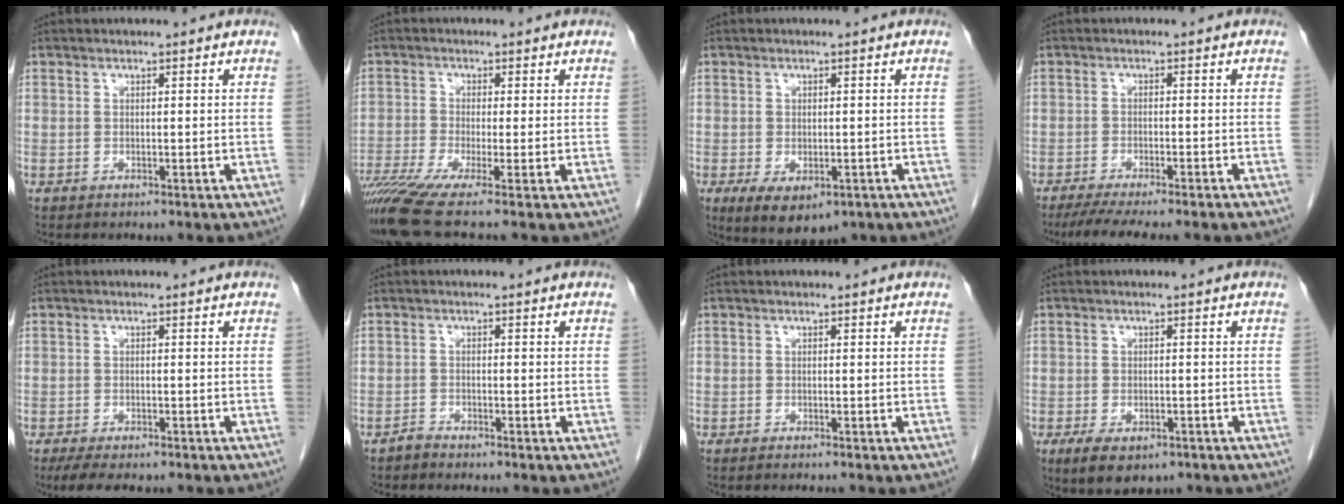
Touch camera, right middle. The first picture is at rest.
{"total": 10.1, "force": [-7.2, -0.2, 7.0], "torque": [-0.129, -0.025, -0.128]}
{"total": 7.2, "force": [-3.8, 3.6, 4.9], "torque": [-0.073, -0.012, -0.050]}
{"total": 10.1, "force": [-8.6, 0.2, 5.2], "torque": [-0.061, -0.016, -0.126]}
{"total": 5.5, "force": [-4.4, 1.4, 3.1], "torque": [-0.047, -0.012, -0.064]}
{"total": 1.0, "force": [-1.0, 0.0, 0.0], "torque": [-0.001, -0.002, -0.020]}
{"total": 1.3, "force": [-1.1, -0.1, 0.7], "torque": [-0.010, 0.000, -0.012]}
{"total": 6.5, "force": [-4.1, 3.2, 4.0], "torque": [-0.065, -0.007, -0.060]}